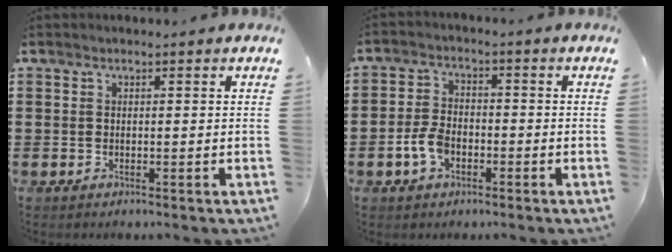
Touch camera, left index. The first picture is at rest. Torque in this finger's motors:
{"motor_torque": [0.76, 0.13, 0.28, 0.12]}